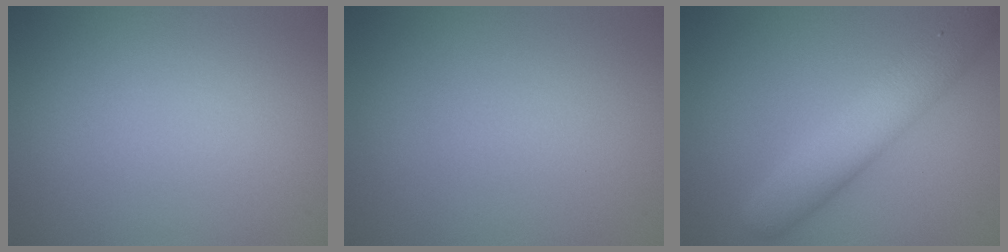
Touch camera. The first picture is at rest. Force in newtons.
{"total": 0.0}
{"total": 5.7, "press": 5.7, "slide": 0.1}